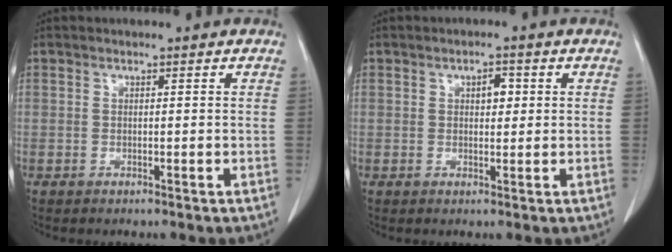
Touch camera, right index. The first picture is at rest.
{"total": 2.3, "force": [0.7, 1.2, 1.9], "torque": [-0.027, 0.002, 0.011]}